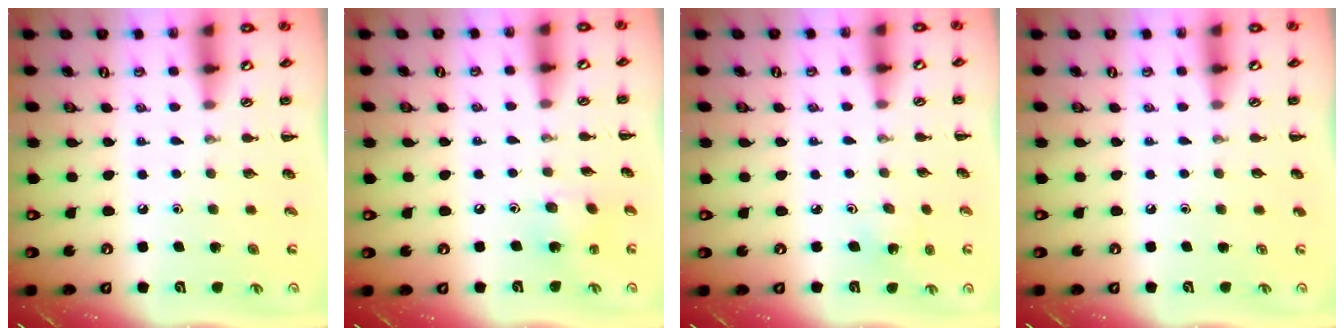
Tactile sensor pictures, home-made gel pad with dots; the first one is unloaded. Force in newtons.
{"total": 2.9, "press": 2.8, "slide": 0.5}
{"total": 3.0, "press": 2.9, "slide": 0.9}
{"total": 0.0}